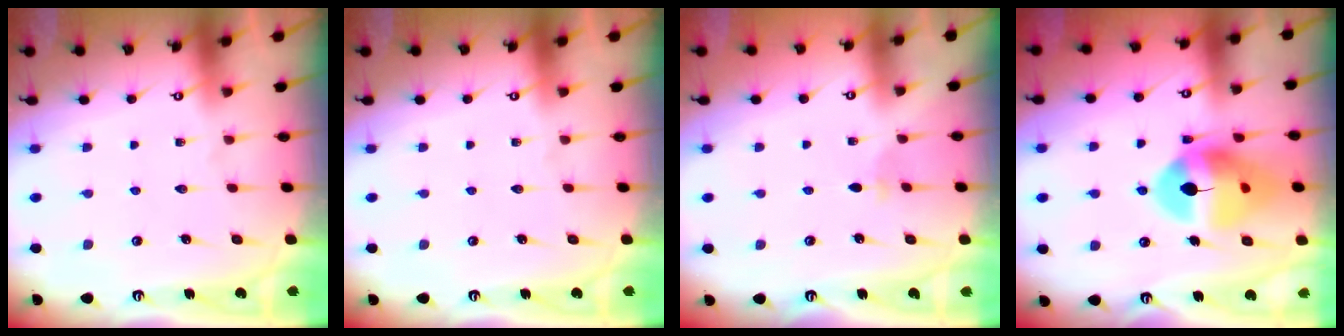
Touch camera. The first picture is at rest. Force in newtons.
{"total": 0.0}
{"total": 2.8, "press": 2.7, "slide": 0.6}
{"total": 15.4, "press": 15.3, "slide": 1.8}